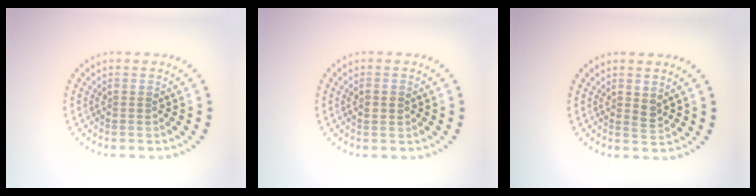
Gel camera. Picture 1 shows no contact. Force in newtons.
{"total": 1.5, "press": 1.5, "slide": 0.1}
{"total": 1.0, "press": 0.9, "slide": 0.4}